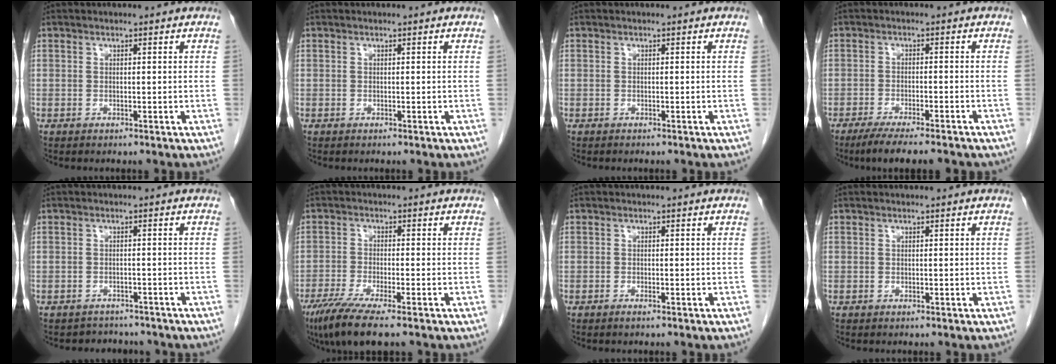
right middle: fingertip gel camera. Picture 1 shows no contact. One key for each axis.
{"total": 0.0}
{"total": 0.0}
{"total": 10.1, "fx": -8.3, "fy": 1.4, "fz": 5.6, "tx": -0.079, "ty": -0.017, "tz": -0.122}
{"total": 4.1, "fx": -3.7, "fy": 1.8, "fz": 0.0, "tx": -0.004, "ty": 0.009, "tz": -0.045}
{"total": 7.7, "fx": -5.5, "fy": 0.3, "fz": 5.4, "tx": -0.097, "ty": -0.021, "tz": -0.094}
{"total": 0.8, "fx": -0.6, "fy": -0.1, "fz": 0.6, "tx": -0.013, "ty": 0.000, "tz": -0.010}
{"total": 0.0}